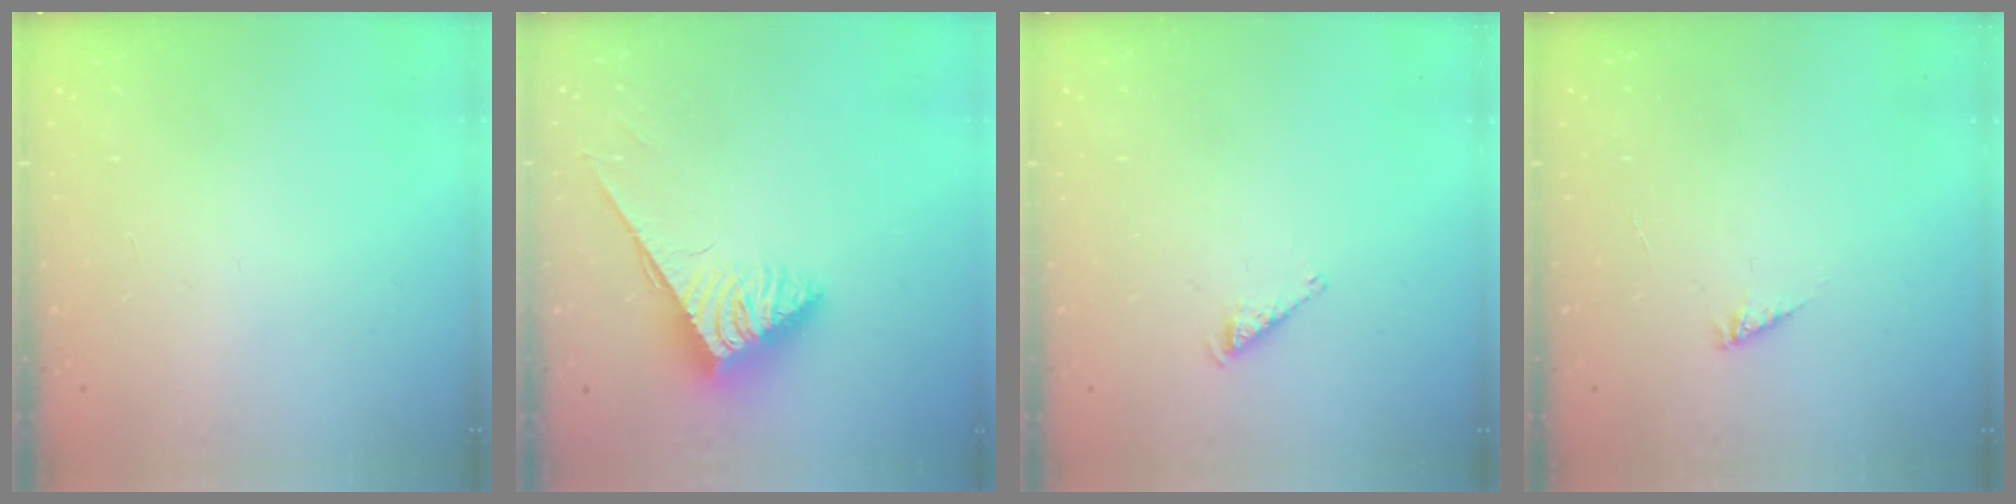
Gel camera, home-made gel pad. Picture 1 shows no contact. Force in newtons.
{"total": 3.6, "press": 3.6, "slide": 0.6}
{"total": 2.3, "press": 2.2, "slide": 0.4}
{"total": 2.5, "press": 2.5, "slide": 0.2}